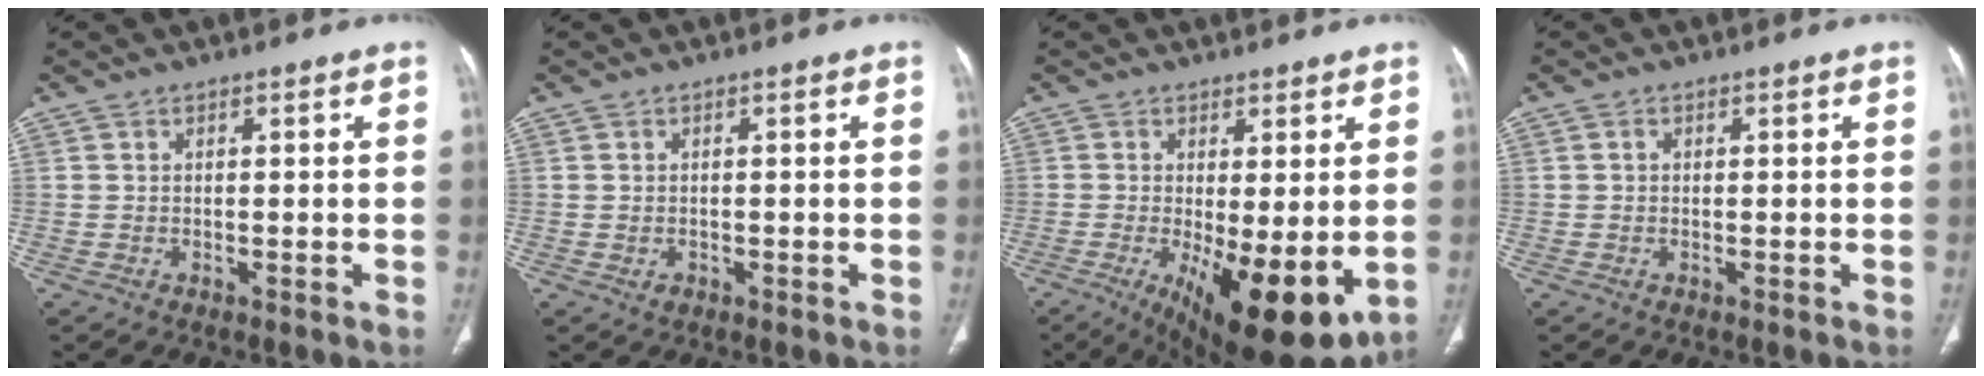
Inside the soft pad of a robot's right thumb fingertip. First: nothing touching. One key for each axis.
{"total": 1.2, "fx": -0.6, "fy": 1.0, "fz": 0.5, "tx": -0.006, "ty": 0.005, "tz": -0.006}
{"total": 14.8, "fx": -3.3, "fy": 5.1, "fz": 13.6, "tx": -0.193, "ty": -0.030, "tz": -0.029}
{"total": 0.6, "fx": 0.1, "fy": 0.5, "fz": 0.3, "tx": -0.003, "ty": 0.002, "tz": 0.000}